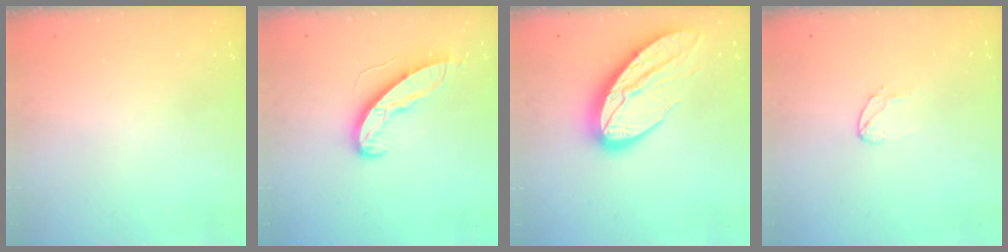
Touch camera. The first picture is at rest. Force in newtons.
{"total": 9.5, "press": 9.5, "slide": 0.3}
{"total": 13.7, "press": 13.7, "slide": 1.4}
{"total": 4.8, "press": 4.7, "slide": 0.3}